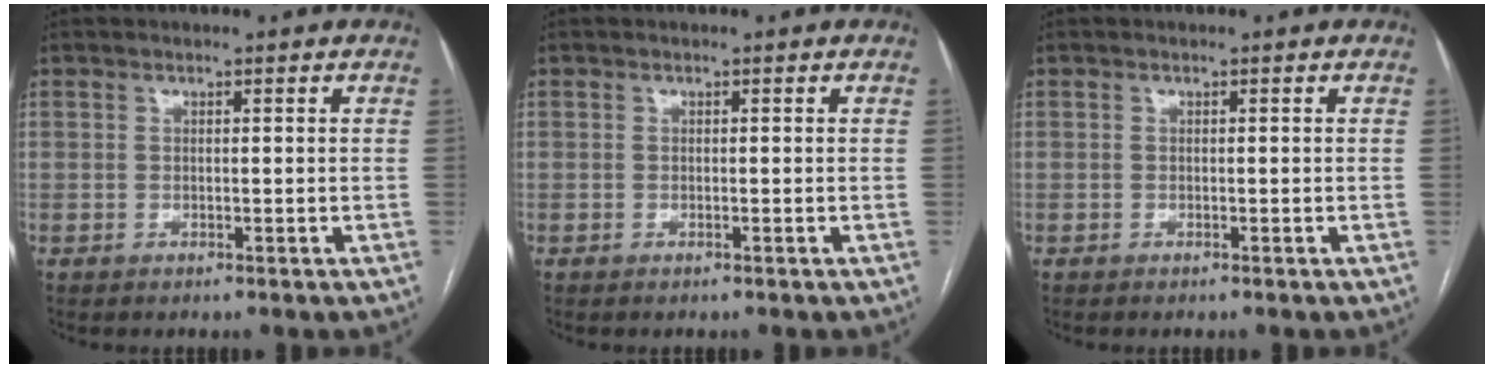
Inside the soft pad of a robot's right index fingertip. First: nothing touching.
{"total": 0.0}
{"total": 0.0}